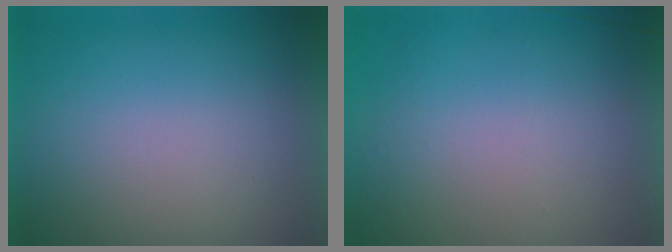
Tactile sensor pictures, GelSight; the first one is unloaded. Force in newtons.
{"total": 6.1}